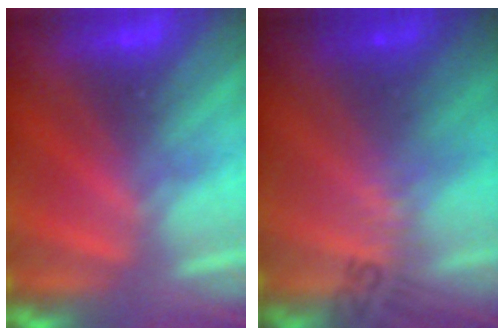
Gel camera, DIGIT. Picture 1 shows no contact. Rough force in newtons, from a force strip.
{"total": 2.4}